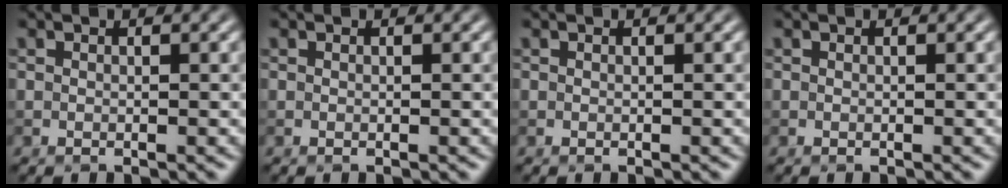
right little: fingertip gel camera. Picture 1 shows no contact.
{"total": 0.0}
{"total": 0.0}
{"total": 0.0}